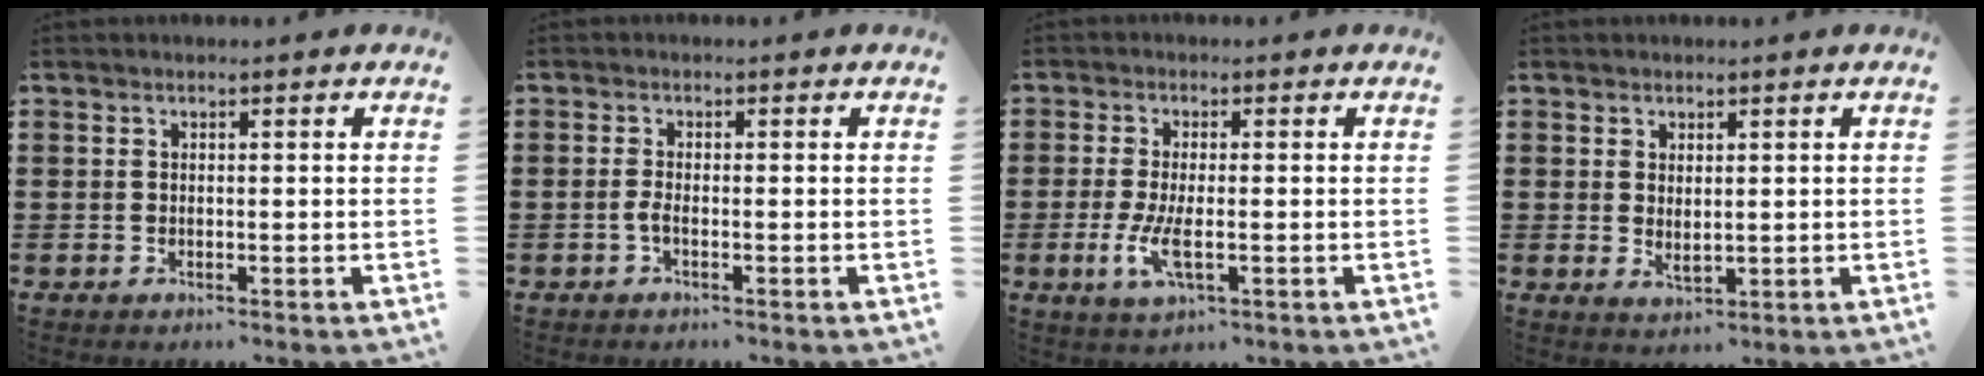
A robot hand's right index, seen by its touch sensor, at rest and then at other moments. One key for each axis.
{"total": 1.5, "fx": -0.7, "fy": 0.1, "fz": 1.3, "tx": -0.032, "ty": -0.004, "tz": -0.014}
{"total": 5.0, "fx": -1.3, "fy": 1.7, "fz": 4.5, "tx": -0.102, "ty": -0.010, "tz": -0.028}
{"total": 1.6, "fx": 0.7, "fy": 0.8, "fz": 1.2, "tx": -0.025, "ty": 0.000, "tz": 0.014}